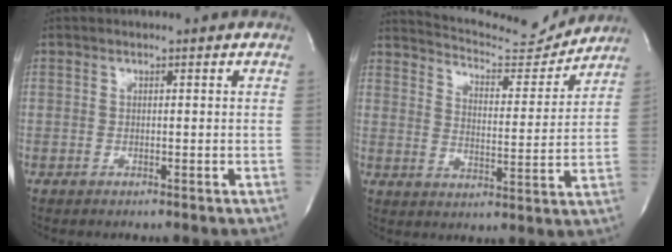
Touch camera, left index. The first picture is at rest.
{"total": 12.6, "force": [12.3, 1.3, 1.9], "torque": [-0.031, -0.018, 0.175]}